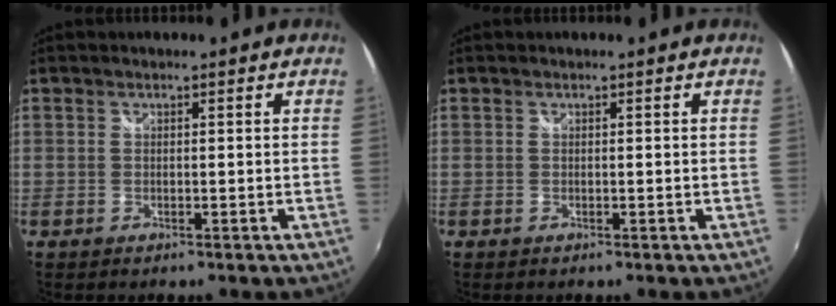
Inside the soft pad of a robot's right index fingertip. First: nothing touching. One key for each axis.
{"total": 0.0}